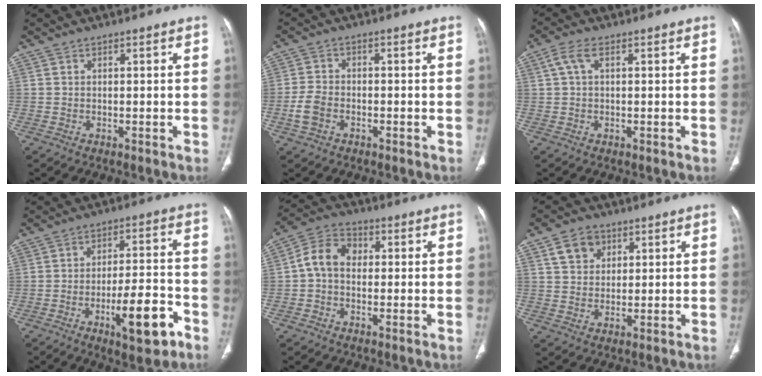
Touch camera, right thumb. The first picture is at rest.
{"total": 4.3, "force": [-1.7, 2.9, 2.6], "torque": [-0.059, 0.013, -0.035]}
{"total": 3.3, "force": [1.0, 1.6, 2.7], "torque": [-0.068, 0.016, 0.020]}
{"total": 11.9, "force": [-5.6, 3.7, 9.8], "torque": [-0.142, 0.034, -0.079]}
{"total": 7.4, "force": [0.2, 5.6, 4.9], "torque": [-0.077, 0.024, -0.009]}
{"total": 5.9, "force": [2.8, 4.5, 2.5], "torque": [-0.022, -0.010, 0.052]}